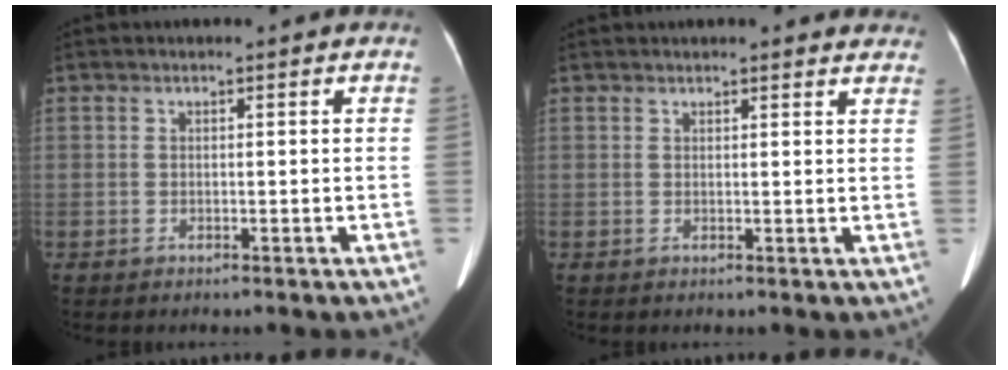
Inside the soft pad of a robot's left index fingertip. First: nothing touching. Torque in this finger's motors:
{"motor_torque": [1.06, -1.08, 0.22, 0.02]}